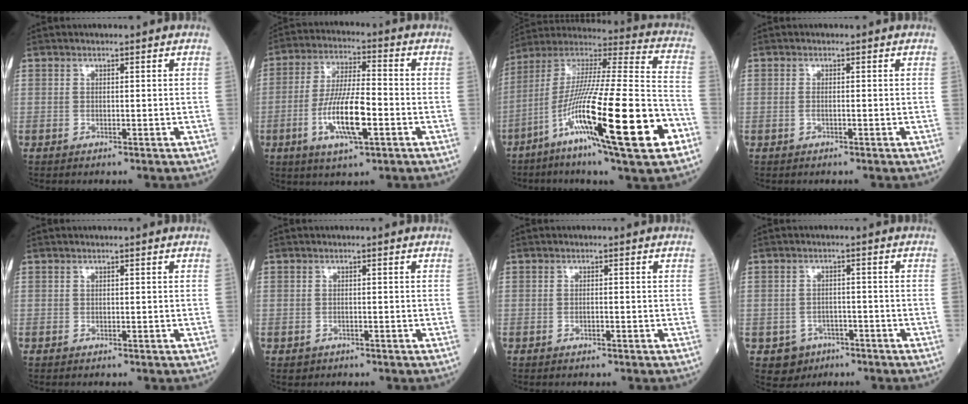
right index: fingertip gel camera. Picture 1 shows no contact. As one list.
[{"total": 11.1, "force": [-3.4, 2.2, 10.3], "torque": [-0.198, -0.003, -0.061]}, {"total": 27.2, "force": [-10.6, 2.0, 25.0], "torque": [-0.421, -0.039, -0.183]}, {"total": 0.8, "force": [-0.2, 0.2, 0.7], "torque": [-0.015, 0.001, -0.005]}, {"total": 0.0}, {"total": 1.1, "force": [-0.6, 0.9, 0.0], "torque": [-0.004, 0.004, -0.008]}, {"total": 0.8, "force": [-0.4, 0.1, 0.7], "torque": [-0.014, 0.000, -0.005]}, {"total": 4.3, "force": [-2.1, 3.7, 0.2], "torque": [-0.002, 0.012, -0.027]}]